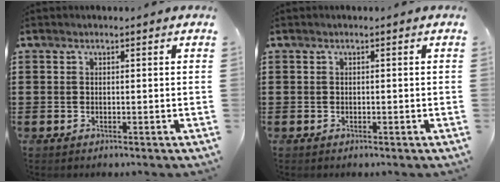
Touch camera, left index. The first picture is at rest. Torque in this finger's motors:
{"motor_torque": [-0.07, 0.05, 0.05, 0.01]}